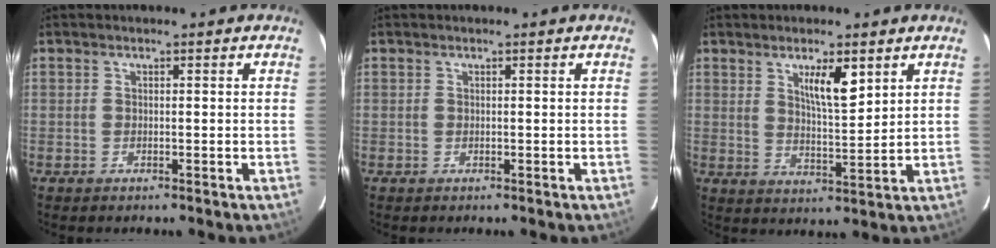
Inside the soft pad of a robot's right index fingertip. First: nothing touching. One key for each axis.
{"total": 0.0}
{"total": 6.2, "fx": 3.3, "fy": 1.2, "fz": 5.1, "tx": -0.088, "ty": -0.006, "tz": 0.059}